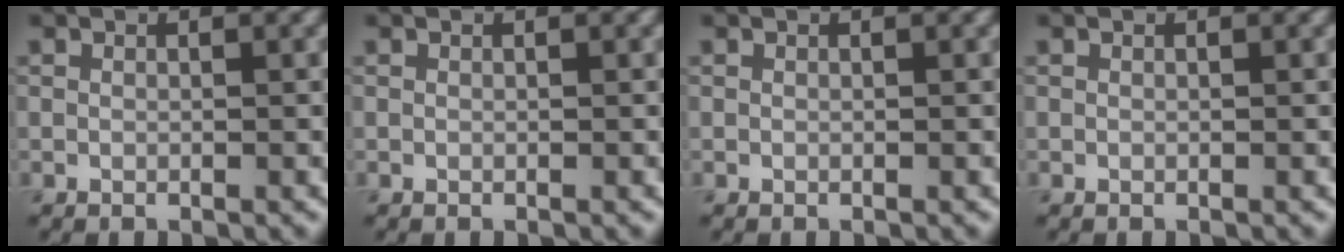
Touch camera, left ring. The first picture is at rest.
{"total": 0.0}
{"total": 0.0}
{"total": 0.0}